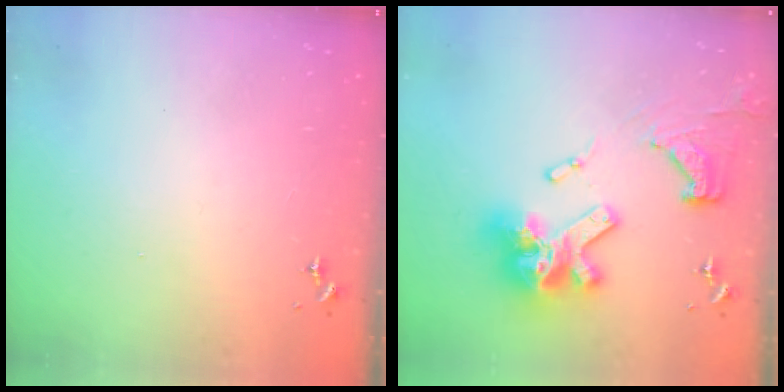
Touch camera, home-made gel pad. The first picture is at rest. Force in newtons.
{"total": 25.6, "press": 25.5, "slide": 2.1}